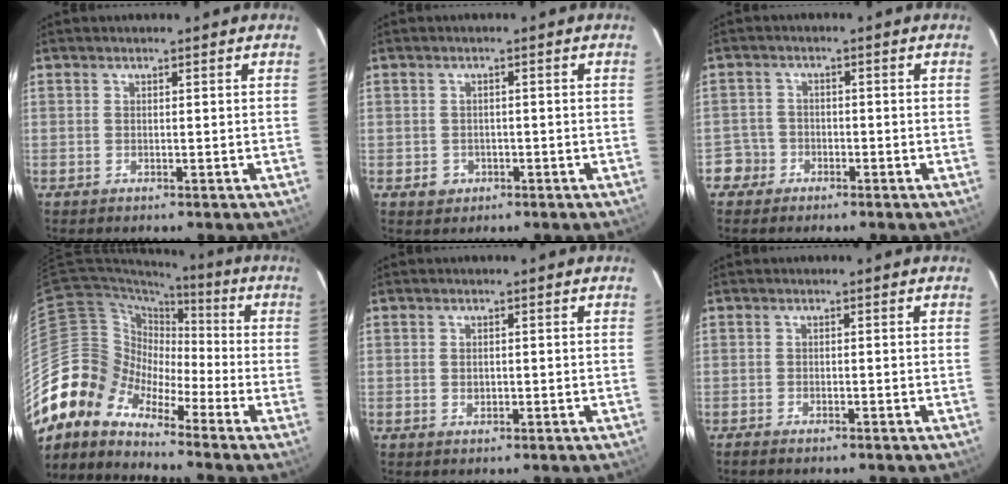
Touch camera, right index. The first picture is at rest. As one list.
[{"total": 2.8, "force": [-0.9, 2.5, 0.5], "torque": [-0.013, 0.003, -0.008]}, {"total": 3.8, "force": [-2.0, 3.2, -0.5], "torque": [0.014, 0.024, -0.037]}, {"total": 11.2, "force": [-8.4, 7.1, 2.2], "torque": [-0.048, 0.029, -0.188]}, {"total": 0.7, "force": [-0.1, 0.6, 0.3], "torque": [-0.004, 0.001, -0.002]}, {"total": 1.7, "force": [-1.5, 0.4, 0.8], "torque": [-0.022, -0.004, -0.027]}]